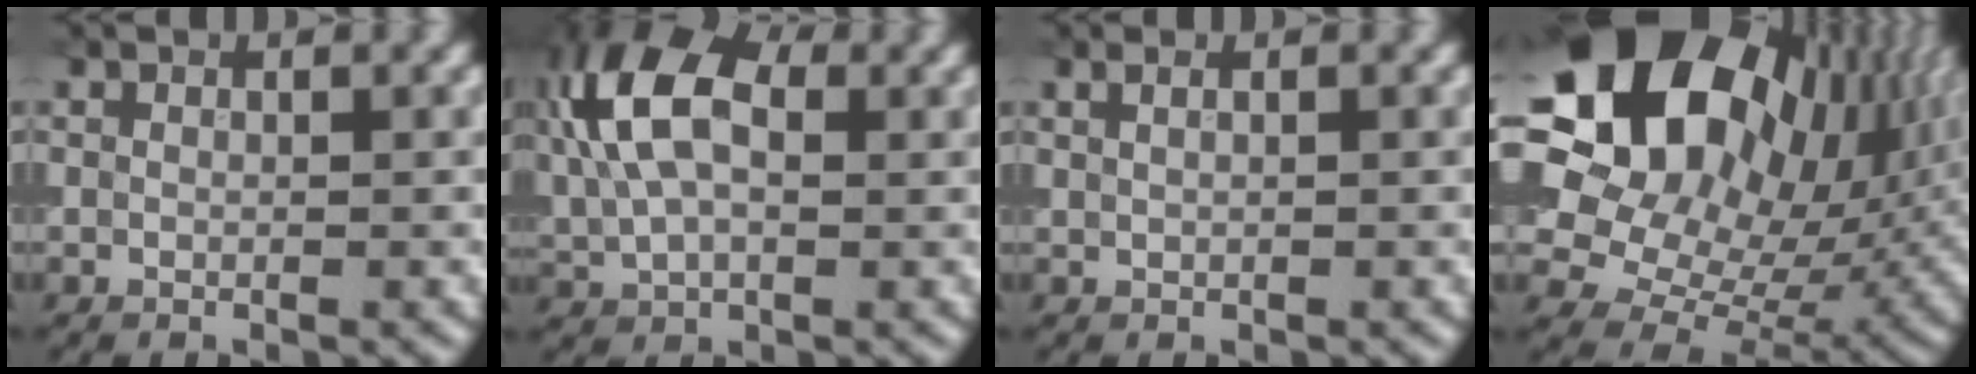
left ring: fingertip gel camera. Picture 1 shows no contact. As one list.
[{"total": 9.5, "force": [2.6, 5.5, 7.4], "torque": [-0.176, 0.019, 0.038]}, {"total": 1.7, "force": [0.9, 0.9, 1.1], "torque": [-0.012, 0.001, -0.003]}, {"total": 21.0, "force": [7.5, 15.0, 12.6], "torque": [-0.264, 0.027, 0.151]}]